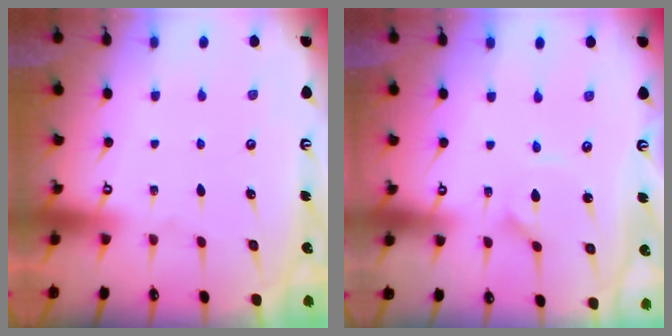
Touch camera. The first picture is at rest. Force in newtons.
{"total": 0.8, "press": 0.8, "slide": 0.2}